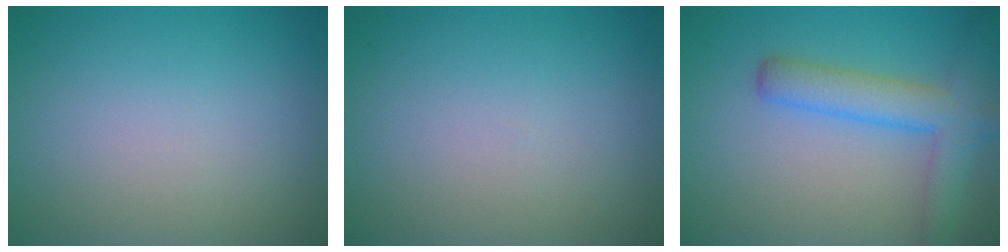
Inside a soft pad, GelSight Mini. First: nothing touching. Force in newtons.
{"total": 0.0}
{"total": 4.8, "press": 4.8, "slide": 0.1}